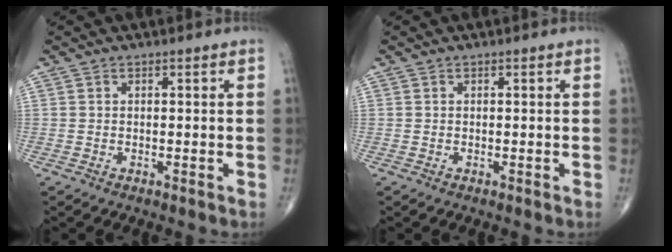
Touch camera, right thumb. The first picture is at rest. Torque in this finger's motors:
{"motor_torque": [0.01, 0.01, -0.02, -0.01, 0.00]}